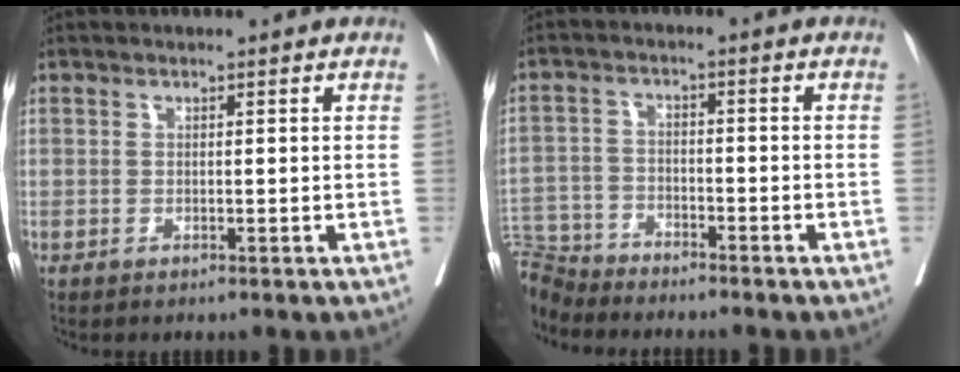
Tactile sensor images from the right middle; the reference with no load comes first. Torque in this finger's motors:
{"motor_torque": [1.10, -1.04, 0.85, 0.05]}